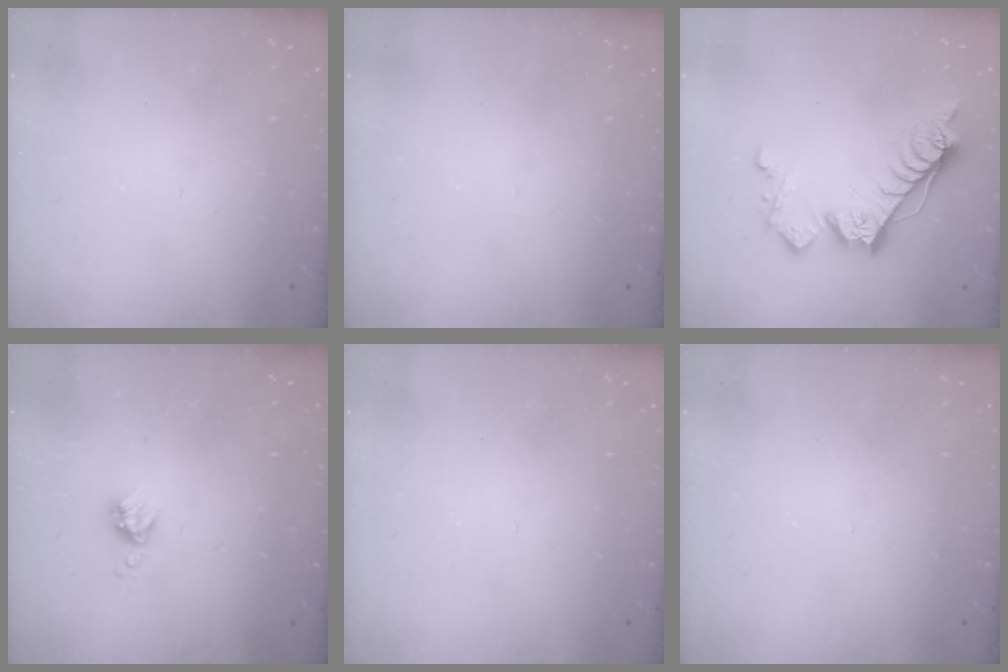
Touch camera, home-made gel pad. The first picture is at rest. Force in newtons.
{"total": 0.0}
{"total": 13.9, "press": 13.9, "slide": 0.5}
{"total": 3.9, "press": 3.8, "slide": 0.6}
{"total": 0.0}
{"total": 0.0}